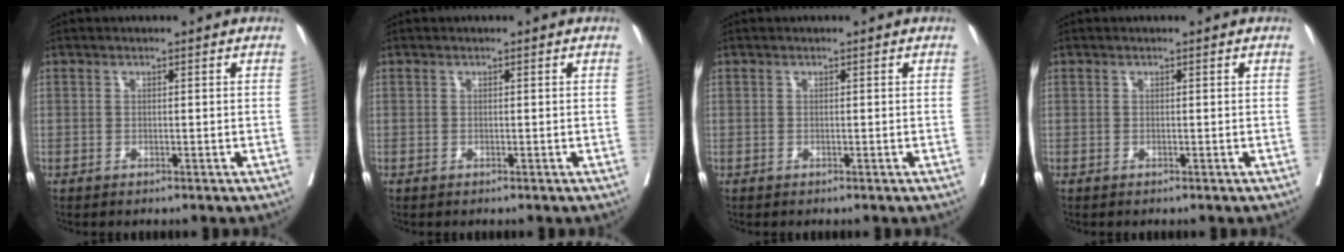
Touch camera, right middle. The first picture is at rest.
{"total": 0.0}
{"total": 0.0}
{"total": 0.0}